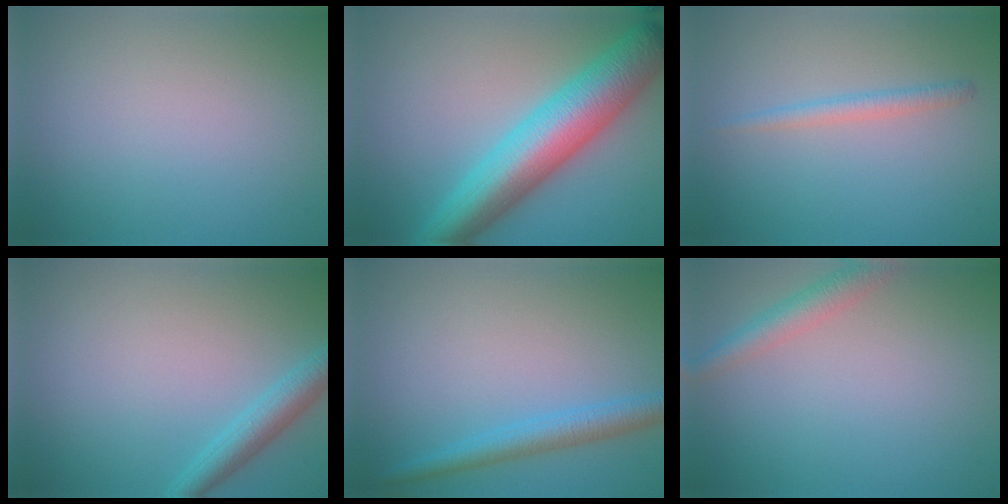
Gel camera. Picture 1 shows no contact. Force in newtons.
{"total": 9.5, "press": 9.5, "slide": 0.1}
{"total": 1.5, "press": 1.5, "slide": 0.1}
{"total": 2.9, "press": 2.9, "slide": 0.1}
{"total": 3.0, "press": 3.0, "slide": 0.0}
{"total": 2.8, "press": 2.8, "slide": 0.1}